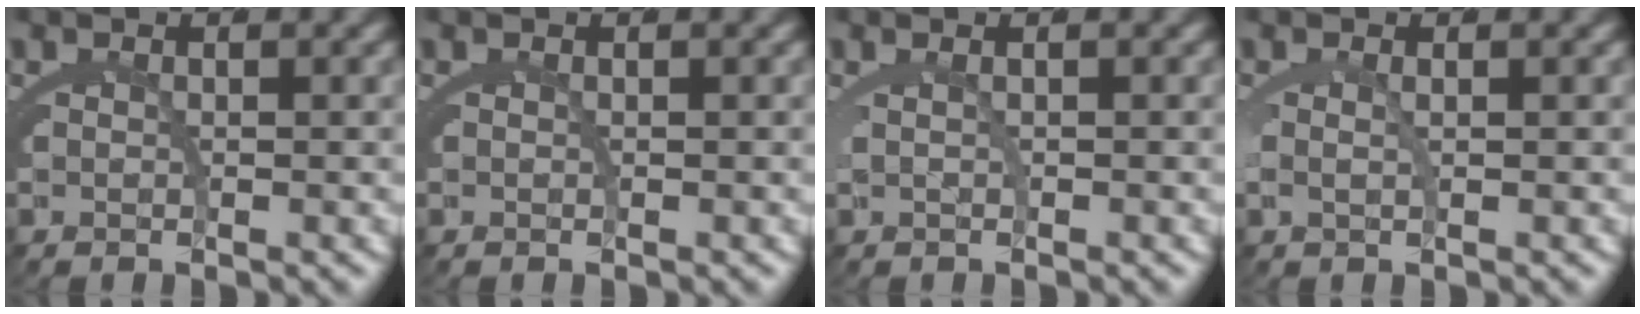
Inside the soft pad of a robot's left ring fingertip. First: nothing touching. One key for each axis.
{"total": 0.0}
{"total": 0.9, "fx": 0.2, "fy": -0.2, "fz": 0.9, "tx": -0.017, "ty": 0.001, "tz": 0.007}
{"total": 1.1, "fx": 0.3, "fy": 0.0, "fz": 1.1, "tx": -0.035, "ty": -0.007, "tz": 0.011}